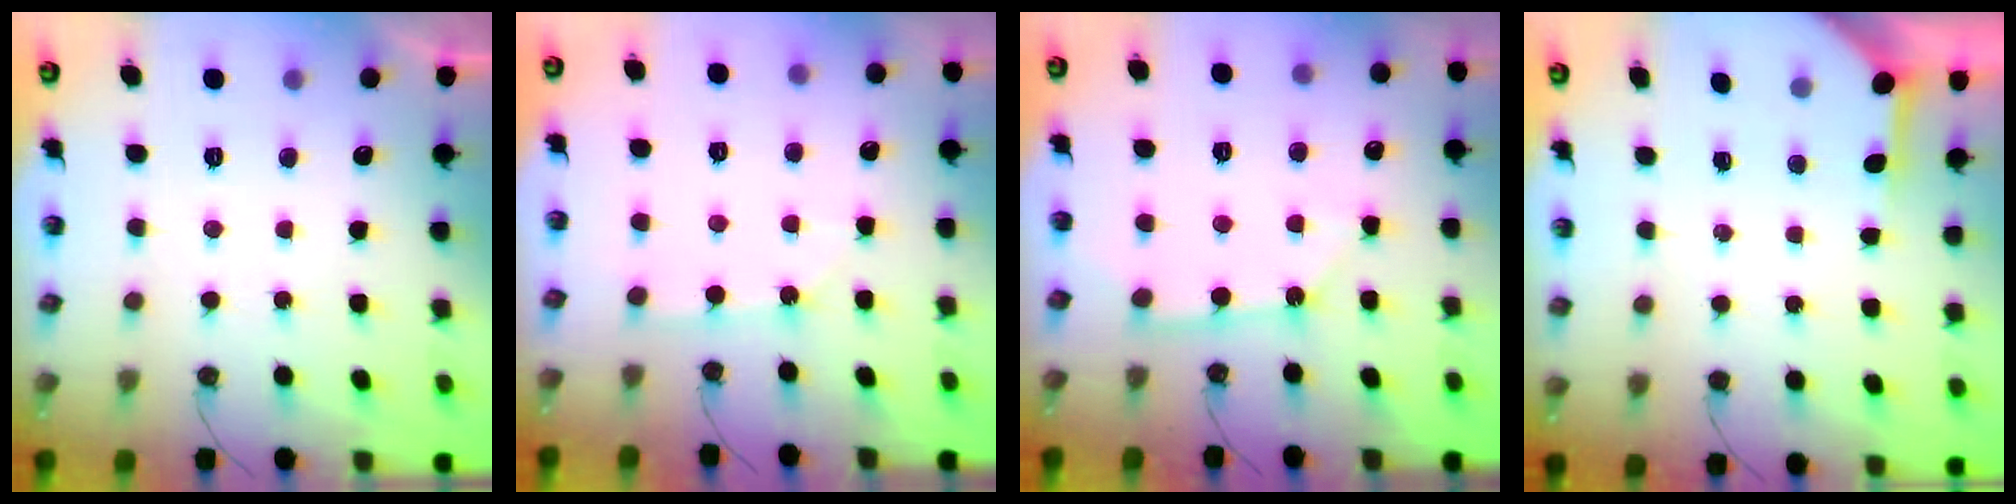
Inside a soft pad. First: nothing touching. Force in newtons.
{"total": 3.0, "press": 3.0, "slide": 0.4}
{"total": 5.6, "press": 5.6, "slide": 0.4}
{"total": 3.9, "press": 3.9, "slide": 0.4}